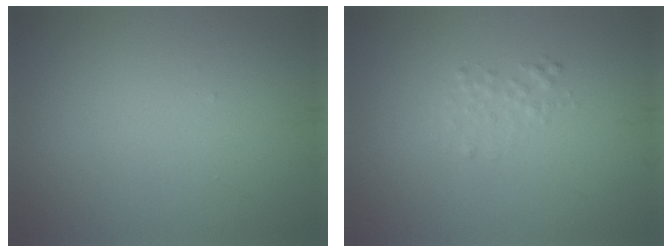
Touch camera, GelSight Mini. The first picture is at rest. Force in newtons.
{"total": 1.2, "press": 1.2, "slide": 0.0}